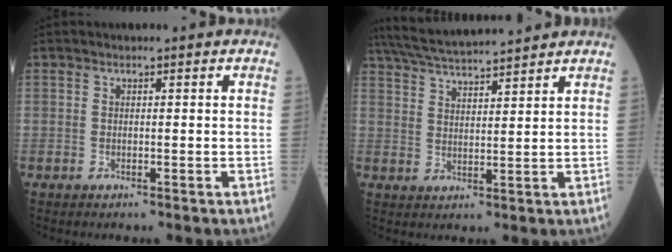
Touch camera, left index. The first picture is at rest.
{"total": 11.0, "force": [10.1, 0.2, 4.2], "torque": [-0.083, 0.027, 0.168]}